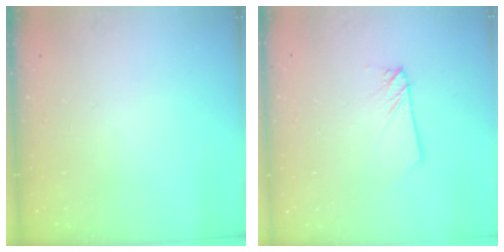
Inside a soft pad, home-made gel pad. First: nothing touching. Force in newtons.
{"total": 2.2, "press": 2.2, "slide": 0.2}